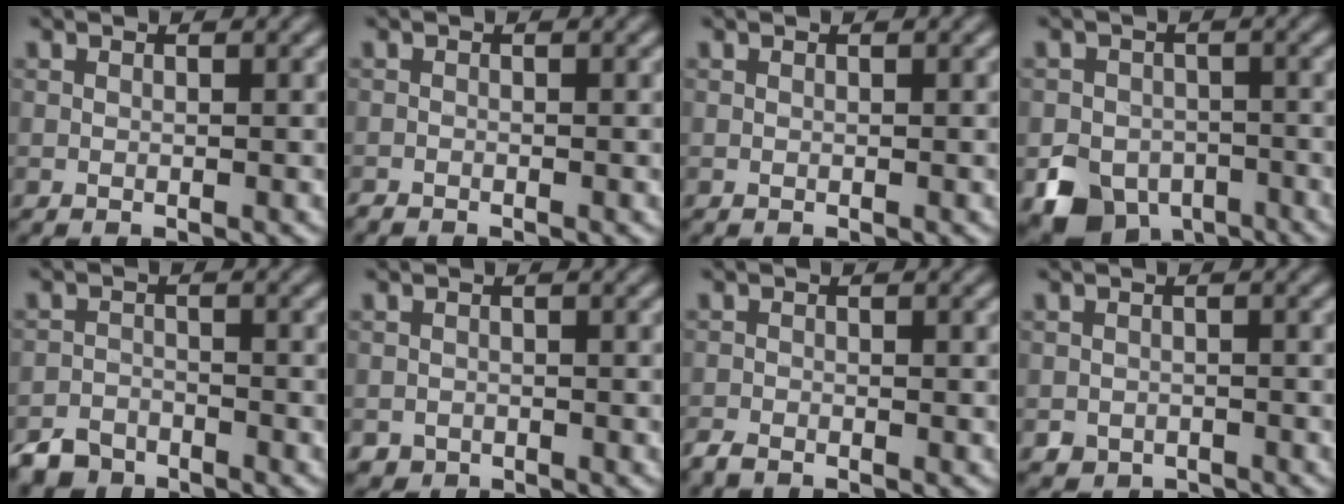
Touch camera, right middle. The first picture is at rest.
{"total": 0.8, "force": [-0.8, 0.2, 0.0], "torque": [-0.001, -0.002, -0.018]}
{"total": 0.0}
{"total": 6.6, "force": [-3.7, 5.0, 2.3], "torque": [-0.030, -0.013, -0.066]}
{"total": 4.0, "force": [-3.6, 1.7, 0.6], "torque": [-0.005, -0.005, -0.065]}
{"total": 1.0, "force": [-0.6, 0.8, -0.1], "torque": [0.011, -0.002, -0.015]}
{"total": 1.4, "force": [-1.3, 0.4, 0.4], "torque": [-0.010, -0.002, -0.032]}
{"total": 1.8, "force": [-1.2, 1.3, 0.2], "torque": [0.005, -0.005, -0.025]}